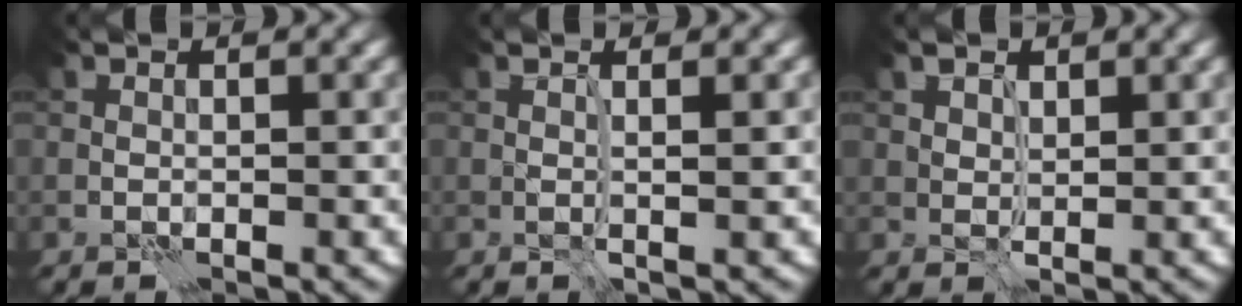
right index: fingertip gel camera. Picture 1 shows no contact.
{"total": 1.0, "force": [0.2, 0.3, 1.0], "torque": [-0.009, 0.001, -0.002]}
{"total": 1.4, "force": [1.0, 0.9, 0.4], "torque": [-0.006, -0.005, 0.021]}